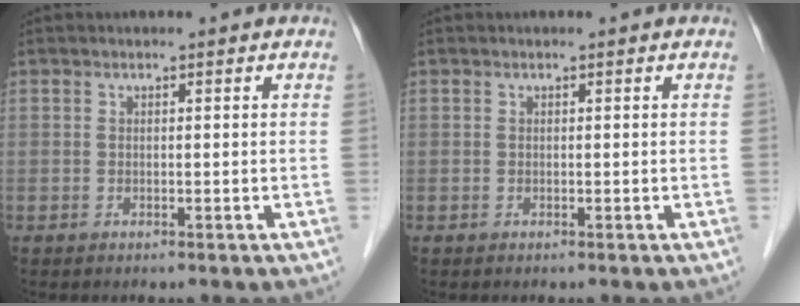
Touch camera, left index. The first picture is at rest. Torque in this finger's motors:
{"motor_torque": [0.00, 0.00, 0.00, -0.01]}